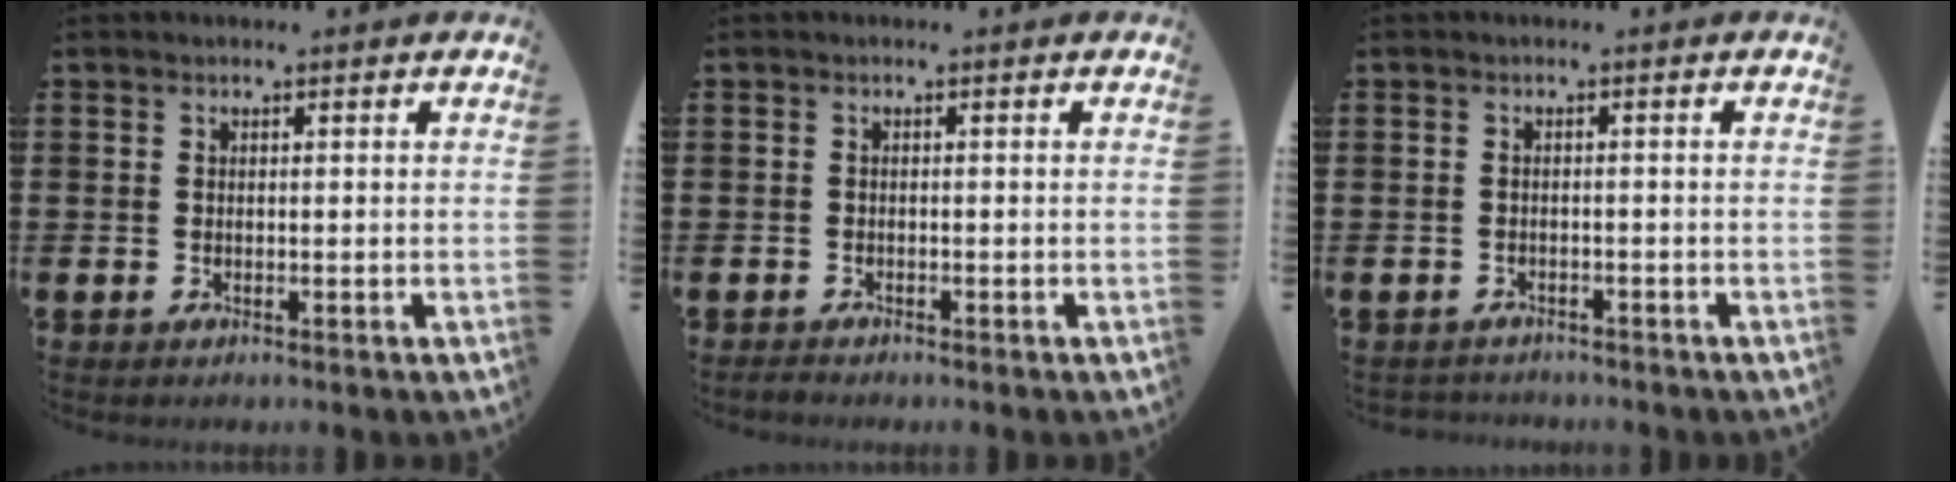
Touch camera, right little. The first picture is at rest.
{"total": 0.6, "force": [-0.5, 0.2, 0.3], "torque": [-0.007, 0.000, -0.010]}
{"total": 0.9, "force": [-0.9, 0.1, -0.1], "torque": [-0.001, 0.002, -0.020]}